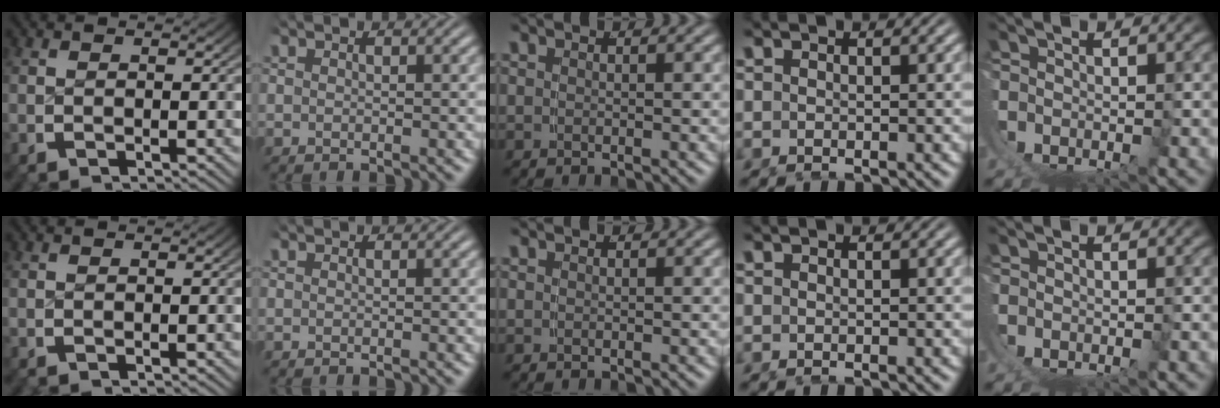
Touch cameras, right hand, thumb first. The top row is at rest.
{}